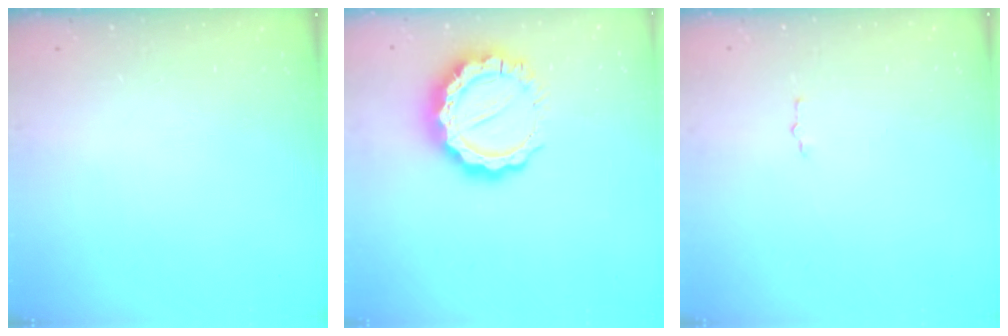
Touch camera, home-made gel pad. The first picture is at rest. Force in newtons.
{"total": 15.9, "press": 15.9, "slide": 1.5}
{"total": 1.5, "press": 1.5, "slide": 0.2}